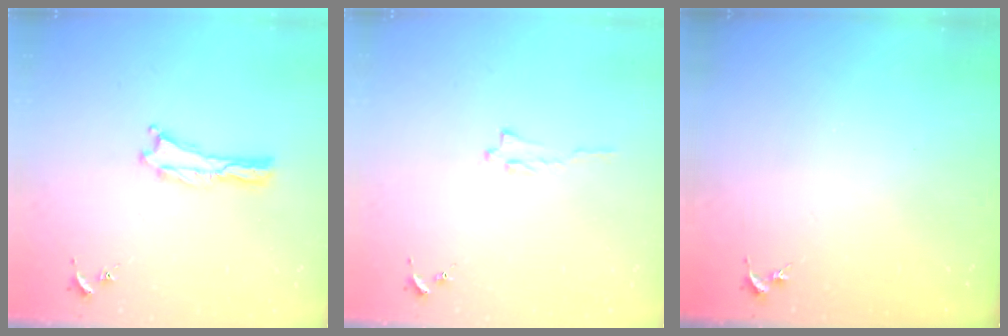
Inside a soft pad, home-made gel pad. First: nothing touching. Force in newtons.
{"total": 0.6, "press": 0.6, "slide": 0.1}
{"total": 0.0}